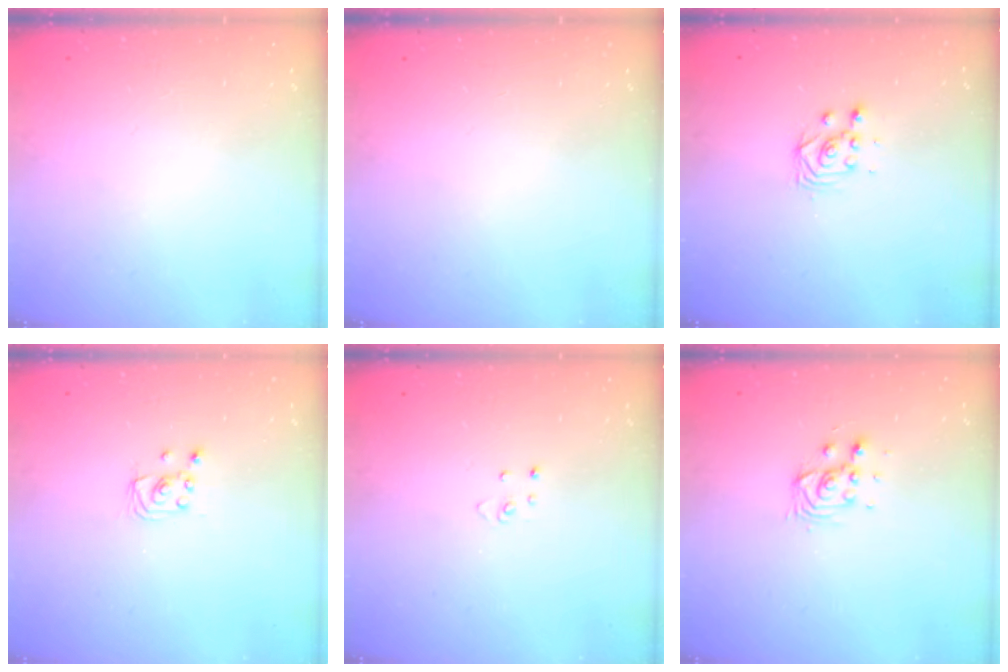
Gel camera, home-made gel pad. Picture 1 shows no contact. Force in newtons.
{"total": 0.0}
{"total": 3.0, "press": 3.0, "slide": 0.2}
{"total": 1.9, "press": 1.9, "slide": 0.1}
{"total": 2.9, "press": 2.9, "slide": 0.2}
{"total": 4.8, "press": 4.8, "slide": 0.9}